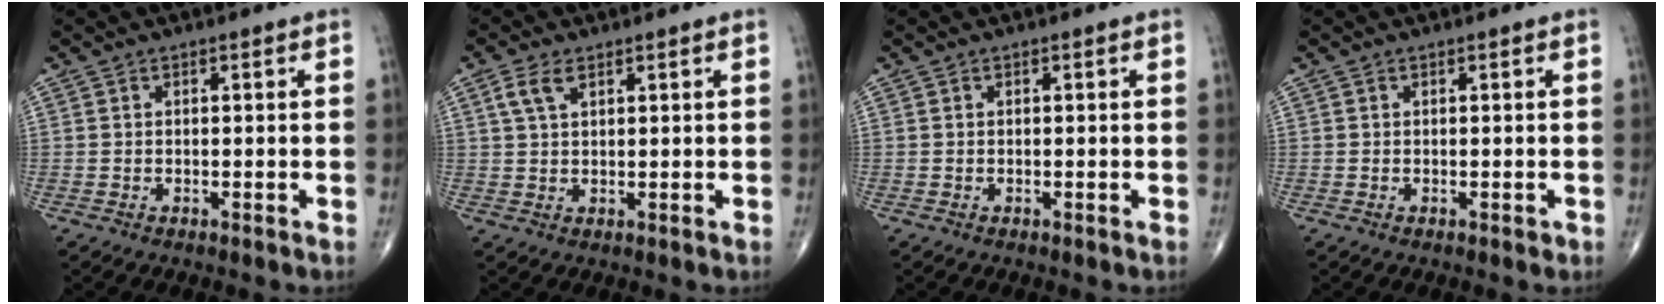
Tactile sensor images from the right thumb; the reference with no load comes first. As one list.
[{"total": 3.6, "force": [1.8, 1.8, 2.6], "torque": [-0.053, 0.006, 0.040]}, {"total": 0.0}, {"total": 0.5, "force": [-0.1, 0.4, 0.3], "torque": [0.003, 0.002, -0.002]}]